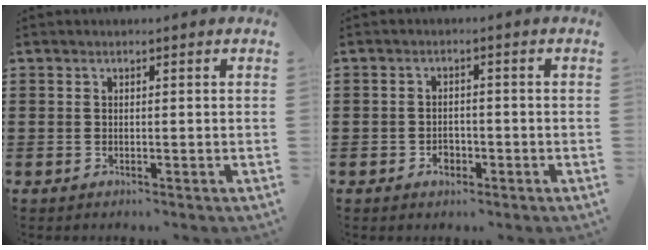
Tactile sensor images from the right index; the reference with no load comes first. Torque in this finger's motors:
{"motor_torque": [1.94, 0.20, 0.03, 0.00]}